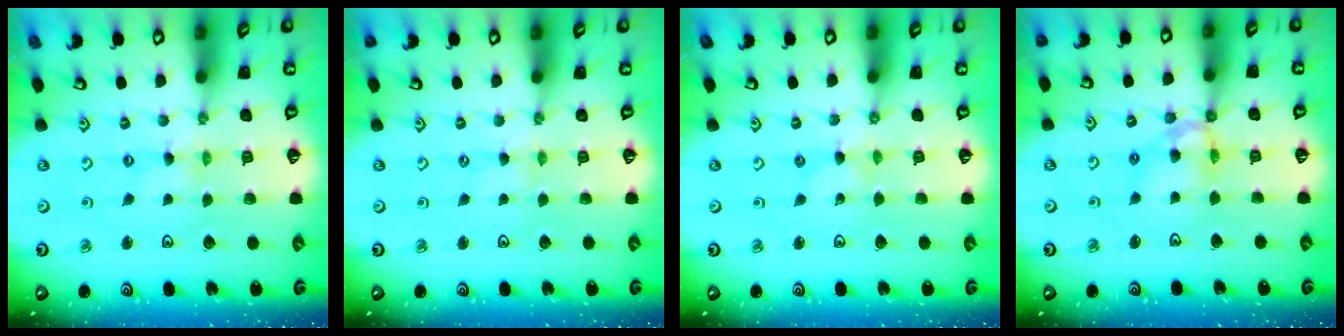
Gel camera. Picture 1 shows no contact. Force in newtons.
{"total": 0.5, "press": 0.5, "slide": 0.2}
{"total": 0.0}
{"total": 10.7, "press": 10.6, "slide": 1.0}